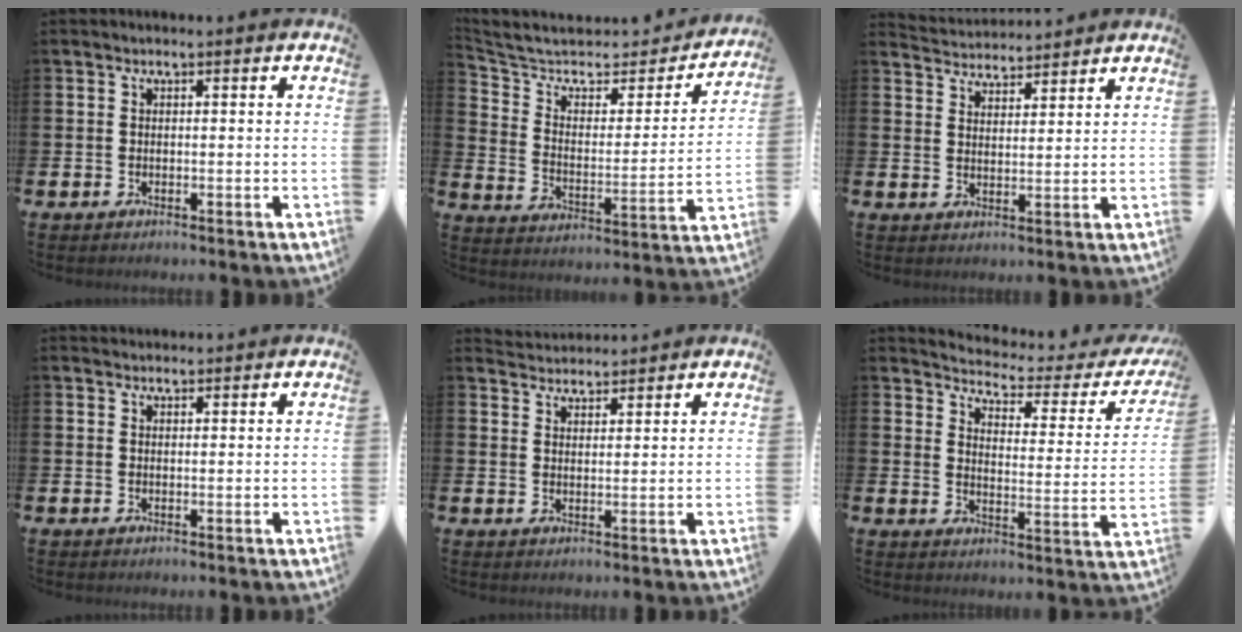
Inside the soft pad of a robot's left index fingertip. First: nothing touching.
{"total": 6.5, "force": [5.2, 3.1, 2.5], "torque": [-0.077, -0.043, 0.080]}
{"total": 3.9, "force": [3.8, 0.4, -0.5], "torque": [-0.006, -0.023, 0.069]}
{"total": 1.4, "force": [1.3, 0.3, 0.0], "torque": [0.011, -0.004, 0.022]}
{"total": 3.2, "force": [3.2, 0.4, -0.3], "torque": [0.003, -0.019, 0.058]}
{"total": 3.7, "force": [3.4, 1.0, 1.0], "torque": [-0.043, -0.031, 0.049]}